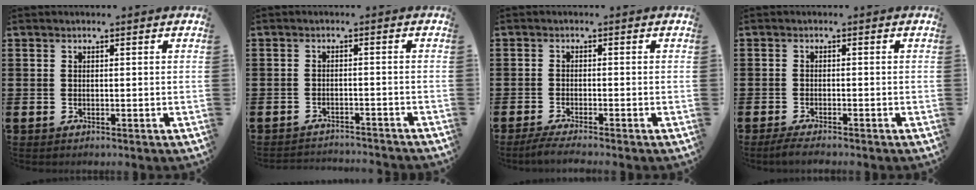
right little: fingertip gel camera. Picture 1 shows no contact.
{"total": 1.9, "force": [-1.9, -0.1, -0.1], "torque": [-0.003, 0.003, -0.042]}
{"total": 1.9, "force": [-1.4, 0.0, 1.3], "torque": [-0.020, 0.000, -0.026]}
{"total": 1.6, "force": [-1.3, 0.1, 0.9], "torque": [-0.016, 0.001, -0.024]}